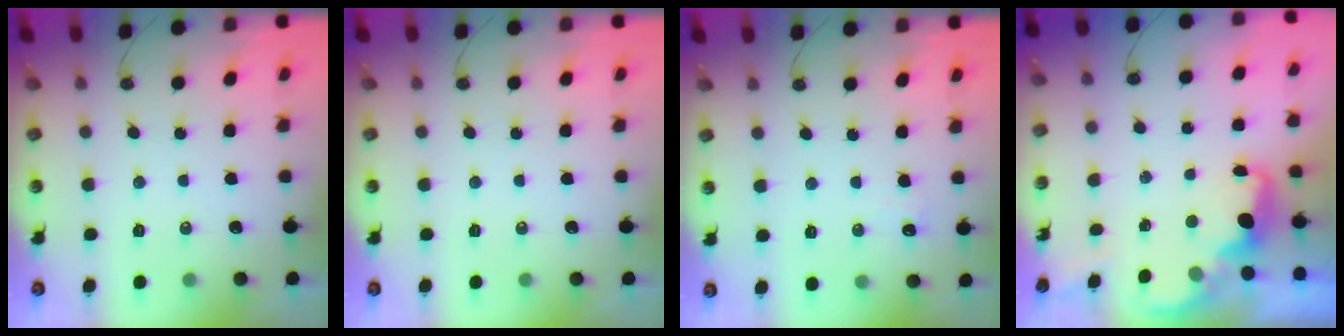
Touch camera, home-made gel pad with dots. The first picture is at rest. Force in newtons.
{"total": 0.0}
{"total": 5.0, "press": 4.8, "slide": 1.2}
{"total": 2.2, "press": 2.1, "slide": 0.6}